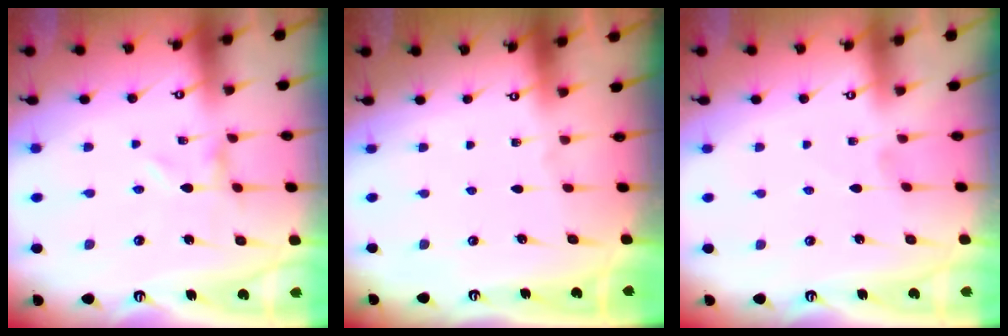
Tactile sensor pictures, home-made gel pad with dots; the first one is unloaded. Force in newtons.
{"total": 0.0}
{"total": 0.0}